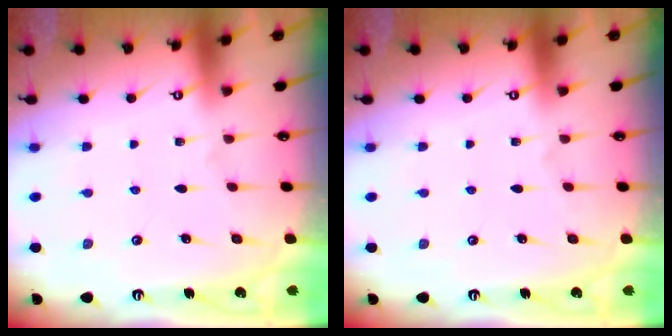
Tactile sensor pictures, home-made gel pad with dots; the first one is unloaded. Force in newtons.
{"total": 0.0}